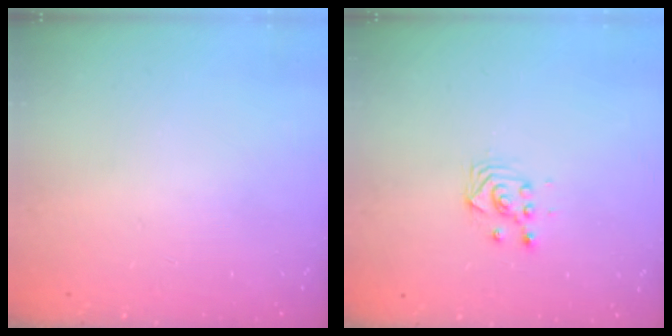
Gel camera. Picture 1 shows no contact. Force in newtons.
{"total": 4.2, "press": 4.2, "slide": 0.4}